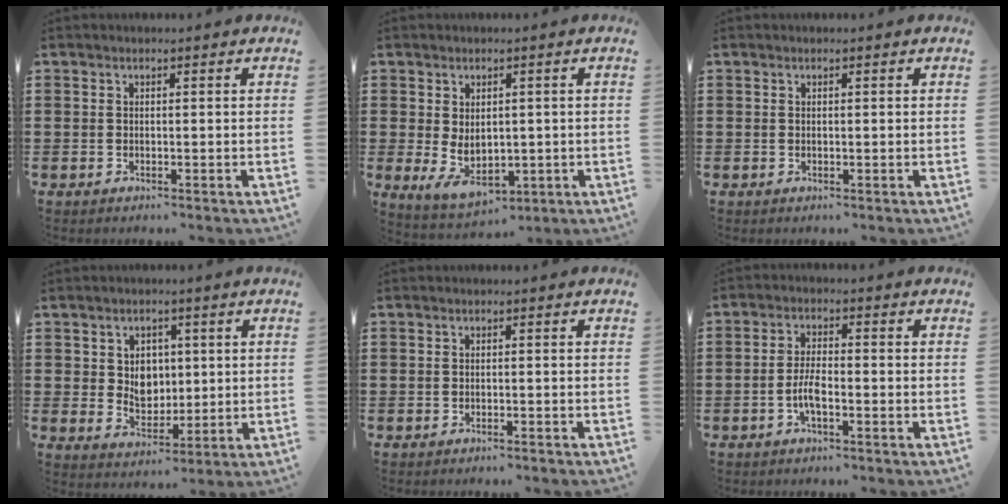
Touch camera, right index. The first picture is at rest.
{"total": 4.8, "force": [-0.6, 3.3, 3.4], "torque": [-0.069, 0.003, -0.015]}
{"total": 0.0}
{"total": 4.7, "force": [1.0, 4.0, 2.2], "torque": [-0.035, 0.004, 0.012]}
{"total": 0.7, "force": [-0.7, -0.1, 0.3], "torque": [-0.007, -0.002, -0.013]}
{"total": 3.9, "force": [-1.5, 1.1, 3.4], "torque": [-0.080, -0.001, -0.034]}